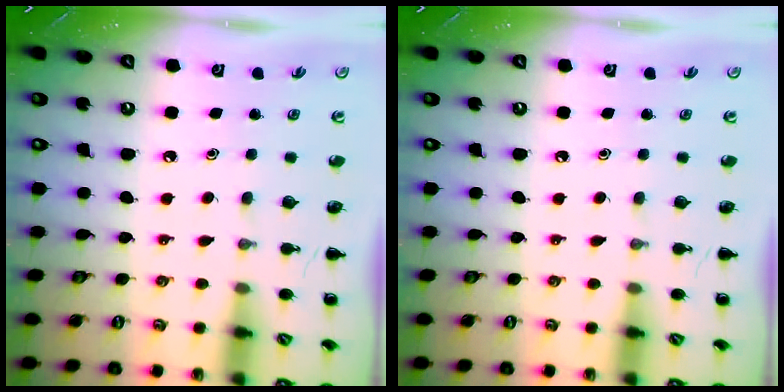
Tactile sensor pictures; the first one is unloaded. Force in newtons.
{"total": 0.0}